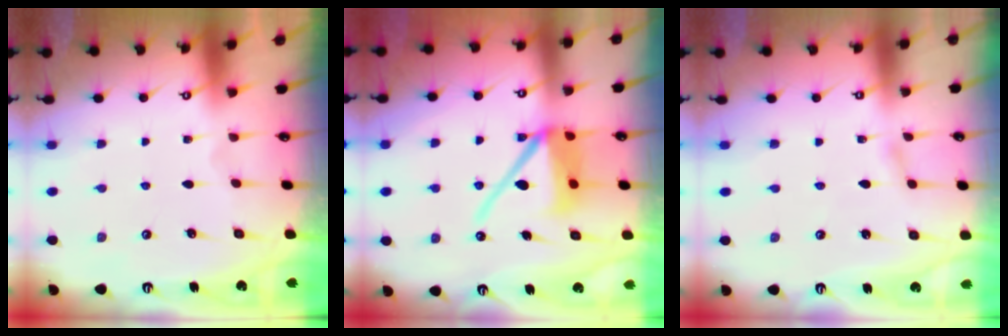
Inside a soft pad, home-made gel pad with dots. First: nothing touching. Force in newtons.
{"total": 12.4, "press": 12.3, "slide": 1.6}
{"total": 1.9, "press": 1.9, "slide": 0.2}